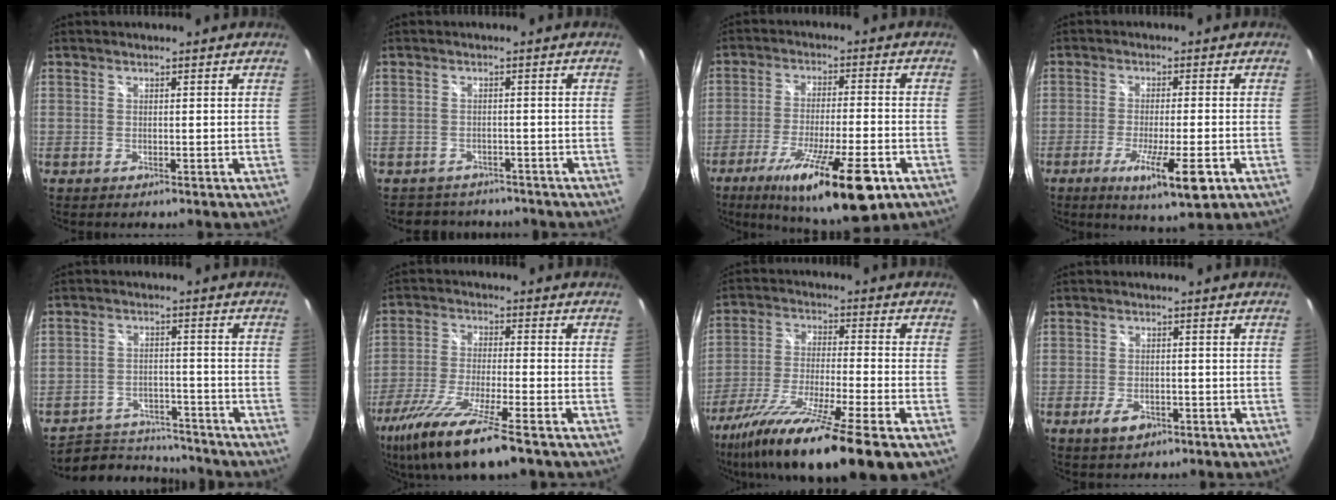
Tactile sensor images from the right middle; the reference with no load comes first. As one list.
[{"total": 6.0, "force": [-5.1, 3.0, 1.0], "torque": [-0.024, 0.001, -0.071]}, {"total": 18.6, "force": [-10.3, 3.6, 15.0], "torque": [-0.267, -0.047, -0.166]}, {"total": 11.9, "force": [-5.0, 1.4, 10.7], "torque": [-0.201, -0.037, -0.081]}, {"total": 9.7, "force": [-9.0, 3.5, 1.2], "torque": [-0.042, 0.022, -0.129]}, {"total": 16.4, "force": [-11.2, 2.4, 11.8], "torque": [-0.245, -0.053, -0.202]}, {"total": 20.5, "force": [-14.1, 1.3, 14.9], "torque": [-0.277, -0.064, -0.245]}, {"total": 4.0, "force": [-2.1, 2.2, 2.5], "torque": [-0.058, -0.006, -0.035]}]